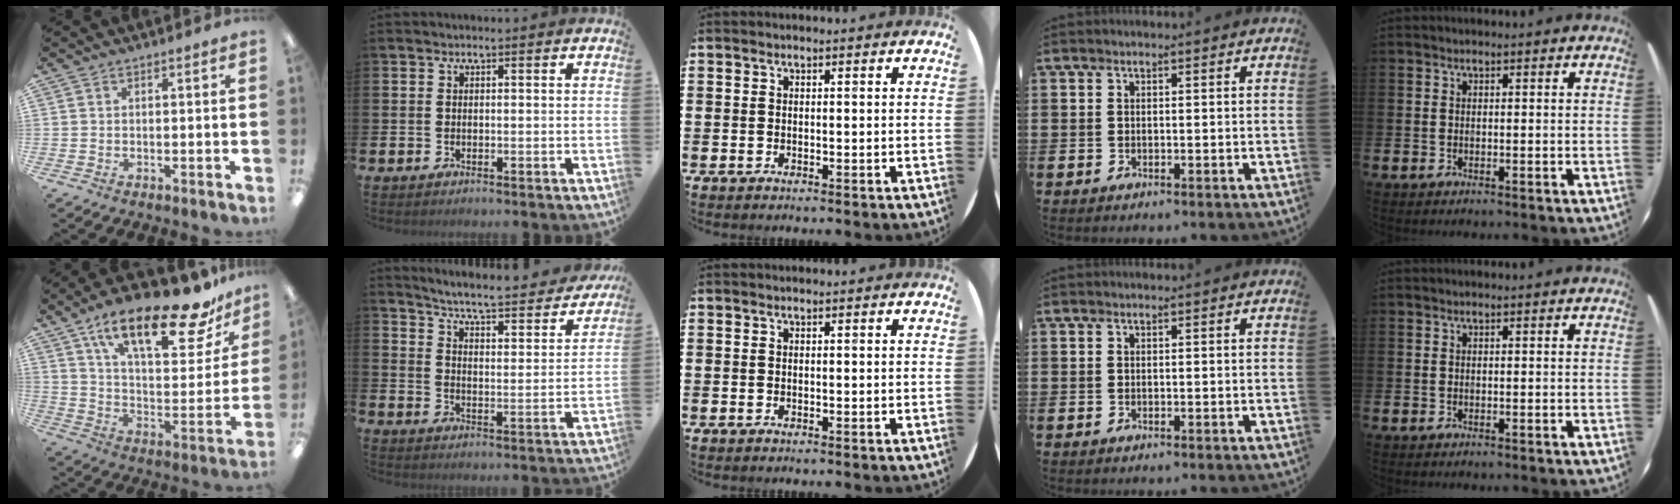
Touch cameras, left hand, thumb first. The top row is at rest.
{"thumb": {"total": 23.8, "force": [16.4, 7.9, 15.4], "torque": [-0.235, -0.096, 0.268]}, "index": {"total": 5.6, "force": [5.4, 0.1, 1.8], "torque": [-0.055, -0.053, 0.083]}}